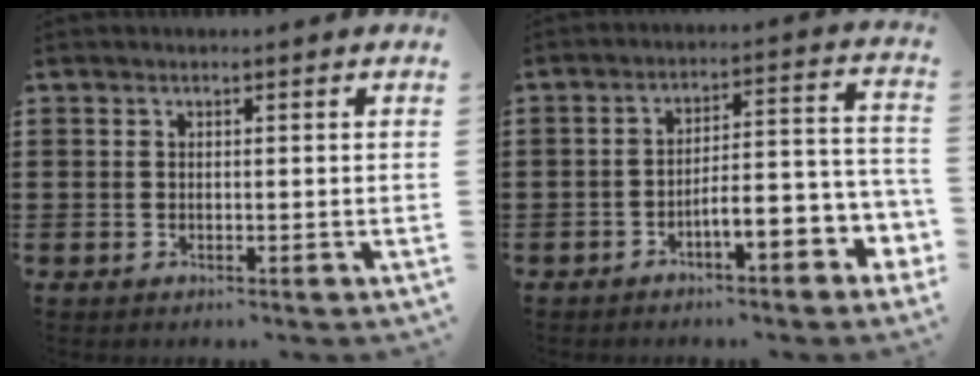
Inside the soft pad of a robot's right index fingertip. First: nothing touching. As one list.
[{"total": 5.4, "force": [-3.2, 1.2, 4.2], "torque": [-0.068, -0.017, -0.065]}]